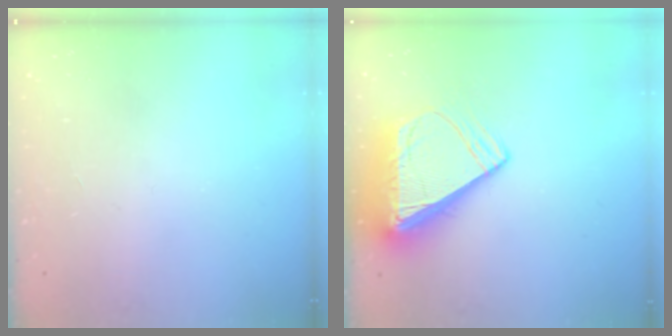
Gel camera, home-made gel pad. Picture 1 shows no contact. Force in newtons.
{"total": 11.8, "press": 11.7, "slide": 1.2}